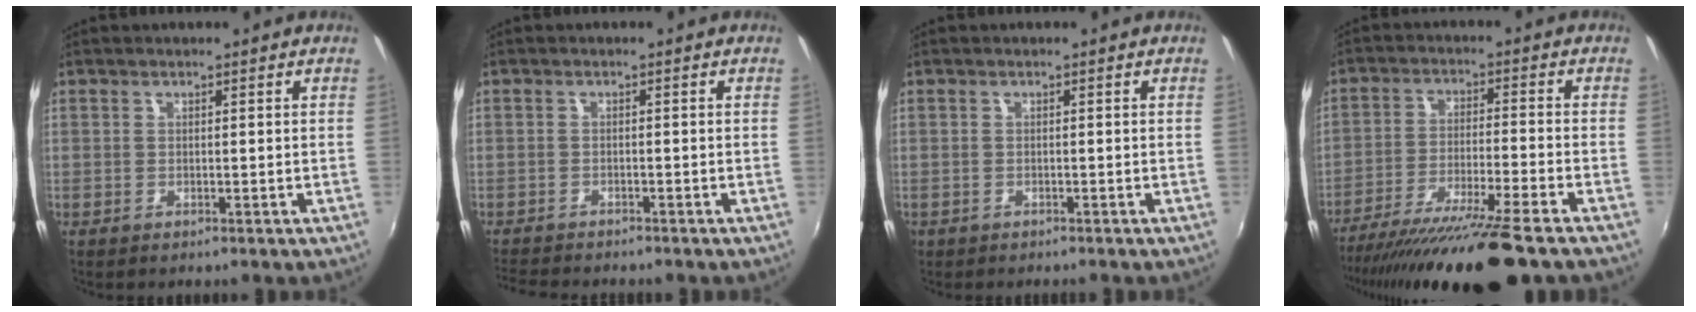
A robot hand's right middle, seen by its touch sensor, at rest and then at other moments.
{"total": 5.9, "force": [-5.4, 0.7, 2.0], "torque": [-0.058, -0.020, -0.093]}
{"total": 0.8, "force": [-0.7, 0.5, 0.1], "torque": [-0.008, -0.002, -0.012]}
{"total": 17.7, "force": [-14.5, -0.4, 10.2], "torque": [-0.195, -0.043, -0.240]}